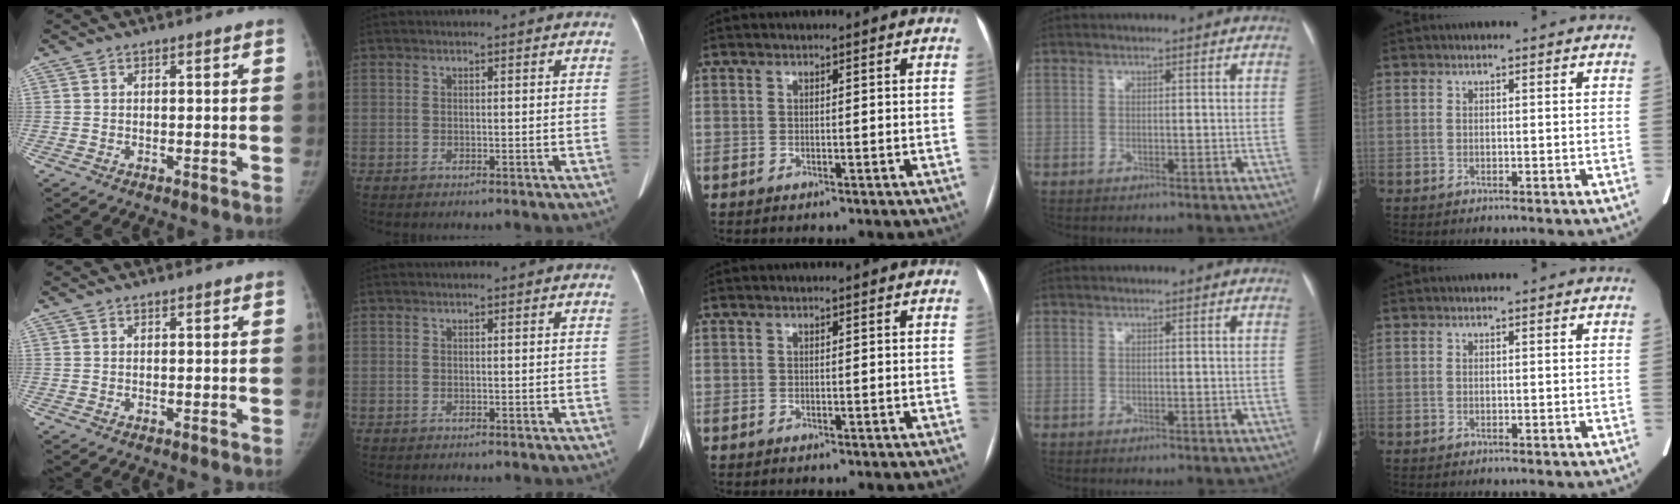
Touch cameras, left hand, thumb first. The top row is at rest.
{}